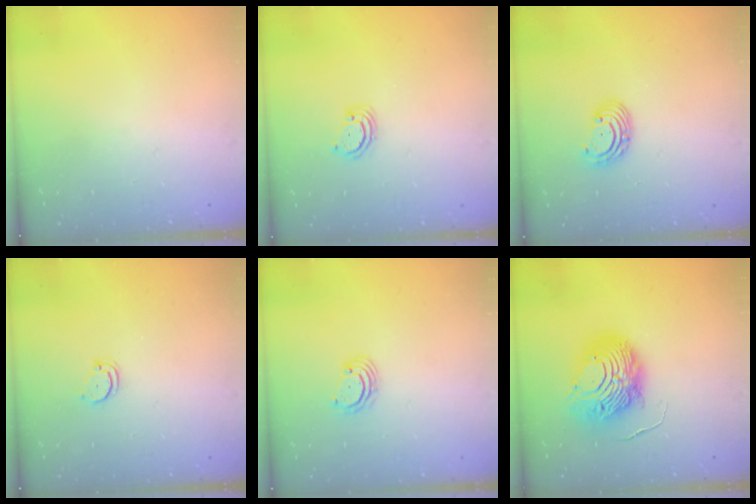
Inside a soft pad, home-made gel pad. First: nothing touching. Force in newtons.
{"total": 2.9, "press": 2.9, "slide": 0.2}
{"total": 3.5, "press": 3.5, "slide": 0.2}
{"total": 3.2, "press": 3.2, "slide": 0.3}
{"total": 2.7, "press": 2.6, "slide": 0.6}
{"total": 12.2, "press": 12.2, "slide": 1.2}